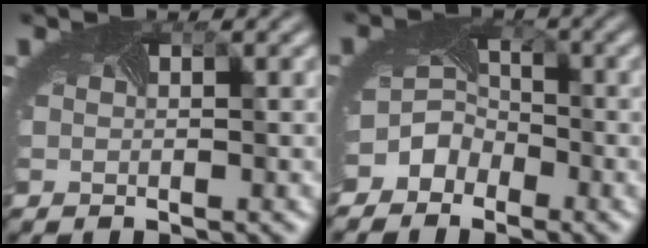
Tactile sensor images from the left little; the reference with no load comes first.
{"total": 4.5, "force": [-2.8, 3.3, 0.8], "torque": [0.015, 0.004, -0.053]}